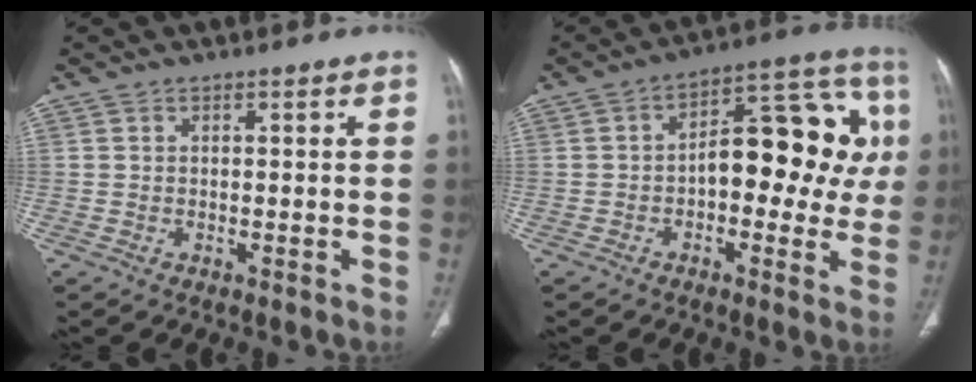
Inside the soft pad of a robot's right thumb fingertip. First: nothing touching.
{"total": 18.0, "force": [0.4, 9.5, 15.3], "torque": [-0.157, 0.042, 0.000]}